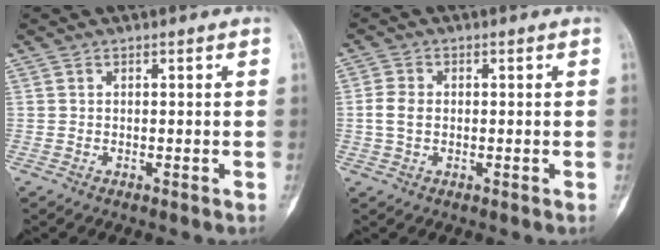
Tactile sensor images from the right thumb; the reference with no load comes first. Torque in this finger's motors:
{"motor_torque": [0.41, 0.46, 0.20, -0.20, 0.13]}